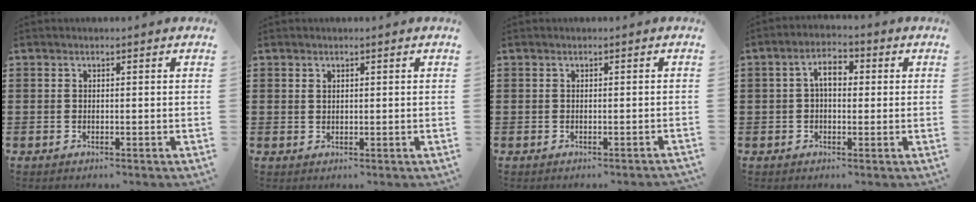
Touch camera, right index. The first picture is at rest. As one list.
[{"total": 0.8, "force": [0.5, 0.5, 0.3], "torque": [-0.007, 0.002, 0.010]}, {"total": 0.5, "force": [-0.4, -0.1, 0.3], "torque": [-0.006, -0.004, -0.007]}, {"total": 4.1, "force": [0.3, 2.3, 3.3], "torque": [-0.067, 0.015, 0.002]}]